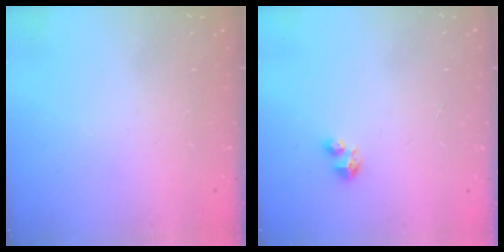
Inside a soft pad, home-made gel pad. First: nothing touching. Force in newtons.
{"total": 3.4, "press": 3.4, "slide": 0.2}